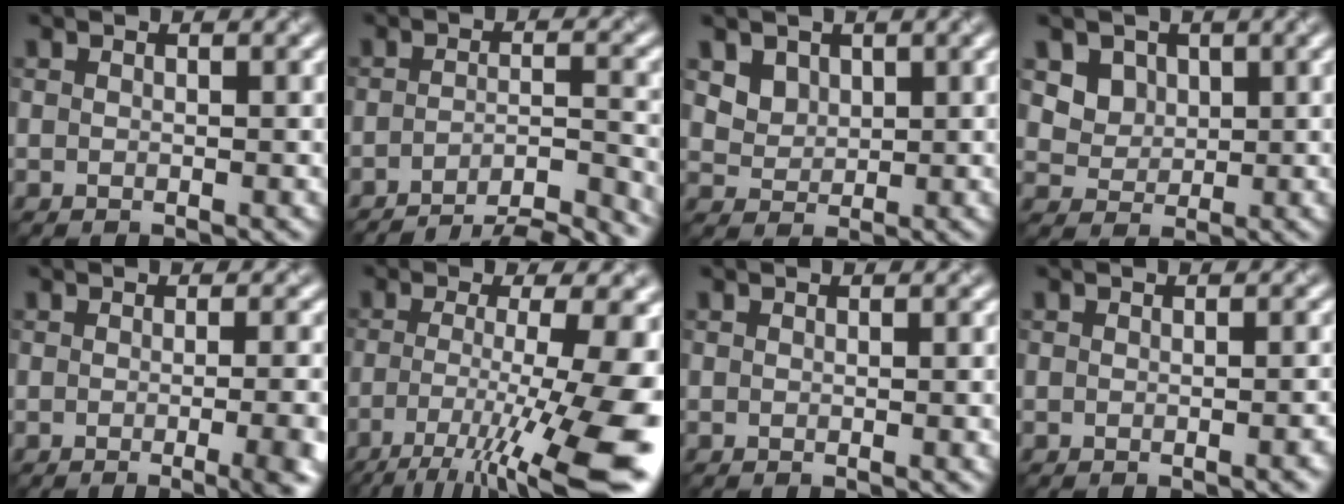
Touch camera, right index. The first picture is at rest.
{"total": 9.7, "force": [-8.5, 1.8, 4.3], "torque": [-0.056, 0.000, -0.111]}
{"total": 2.8, "force": [1.5, 2.1, 1.0], "torque": [-0.031, -0.010, 0.049]}
{"total": 3.3, "force": [1.5, 2.7, 1.2], "torque": [-0.038, -0.013, 0.050]}
{"total": 8.3, "force": [-2.2, 3.4, 7.2], "torque": [-0.038, -0.002, -0.017]}
{"total": 13.2, "force": [-6.3, 2.5, 11.4], "torque": [-0.190, -0.018, -0.103]}
{"total": 1.8, "force": [-0.2, 0.5, 1.7], "torque": [-0.014, 0.000, -0.009]}
{"total": 2.0, "force": [-0.6, 0.6, 1.9], "torque": [-0.011, 0.003, -0.009]}